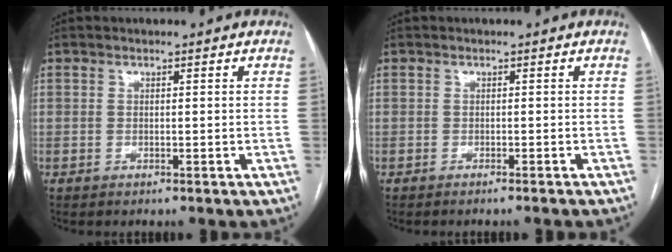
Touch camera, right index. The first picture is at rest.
{"total": 2.0, "force": [-1.7, -0.3, 0.9], "torque": [-0.012, 0.002, -0.022]}